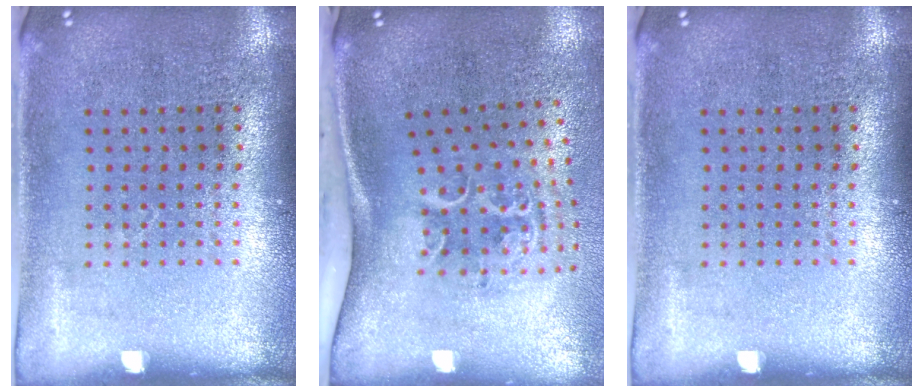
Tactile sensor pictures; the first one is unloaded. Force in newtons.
{"total": 2.3, "press": 1.4, "slide": 1.8}
{"total": 0.0}